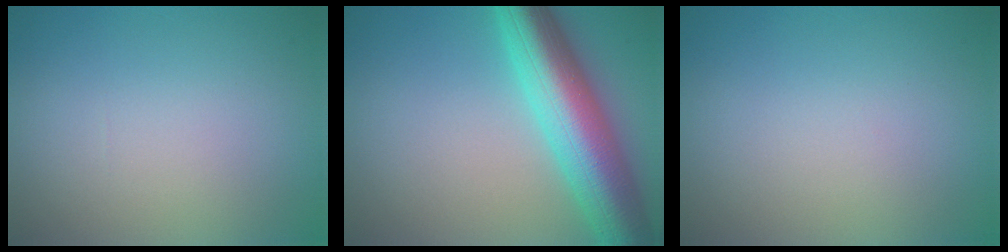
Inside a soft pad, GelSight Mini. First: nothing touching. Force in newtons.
{"total": 9.8, "press": 9.8, "slide": 0.4}
{"total": 0.0}